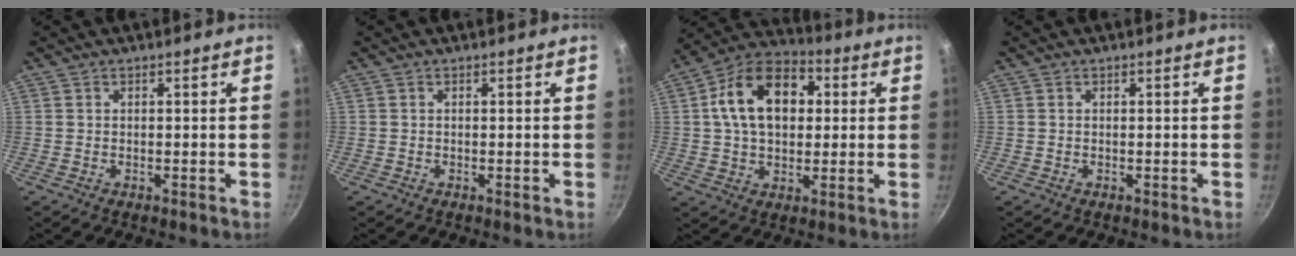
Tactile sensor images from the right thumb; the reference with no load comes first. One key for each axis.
{"total": 0.0}
{"total": 16.3, "fx": 3.2, "fy": 11.1, "fz": 11.5, "tx": -0.163, "ty": 0.023, "tz": 0.036}
{"total": 0.0}